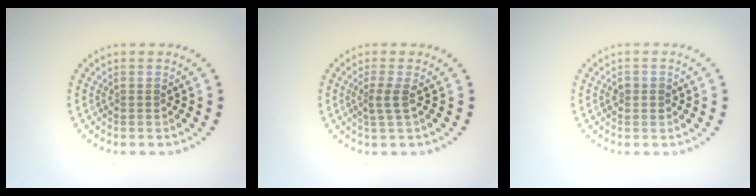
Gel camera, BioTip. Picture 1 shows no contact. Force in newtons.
{"total": 1.7, "press": 1.1, "slide": 1.2}
{"total": 1.1, "press": 1.0, "slide": 0.4}